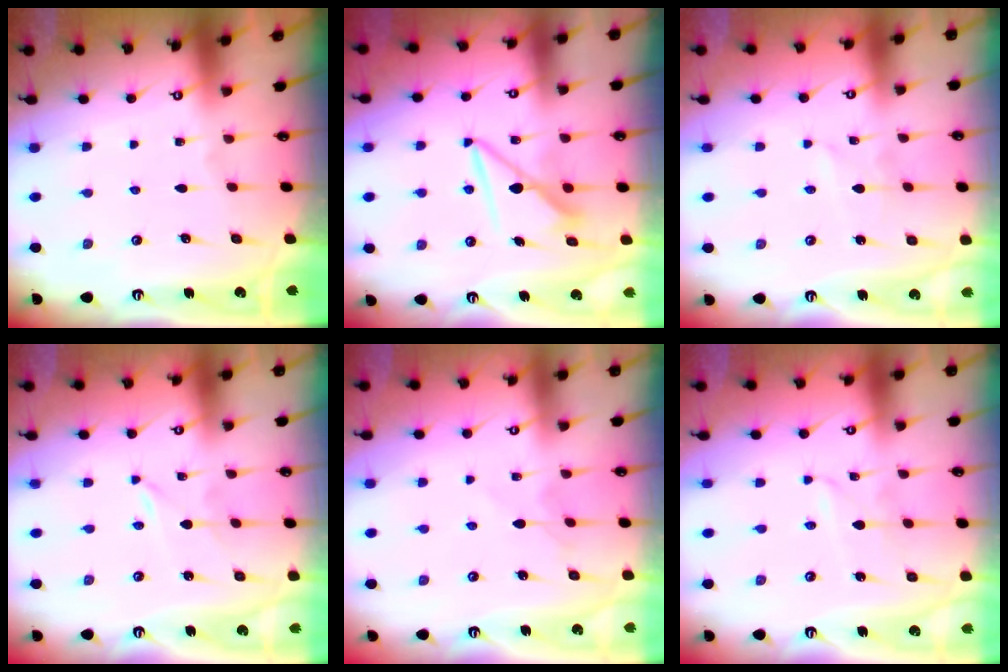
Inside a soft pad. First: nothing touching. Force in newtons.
{"total": 8.3, "press": 8.3, "slide": 0.5}
{"total": 1.4, "press": 1.4, "slide": 0.1}
{"total": 0.0}
{"total": 4.4, "press": 4.3, "slide": 0.5}
{"total": 2.6, "press": 2.6, "slide": 0.3}